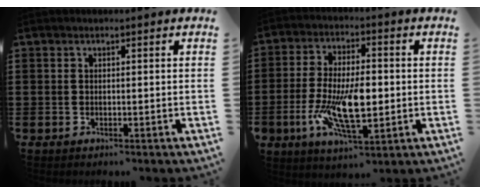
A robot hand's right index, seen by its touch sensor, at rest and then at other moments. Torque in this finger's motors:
{"motor_torque": [2.14, 0.00, 1.05, 0.21]}